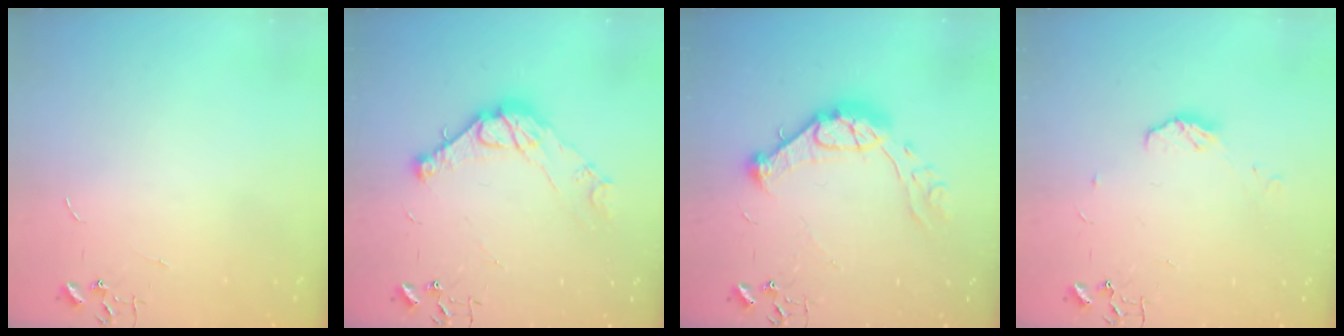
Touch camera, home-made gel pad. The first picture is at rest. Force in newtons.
{"total": 13.0, "press": 13.0, "slide": 0.8}
{"total": 15.1, "press": 15.0, "slide": 1.0}
{"total": 6.5, "press": 6.4, "slide": 0.4}